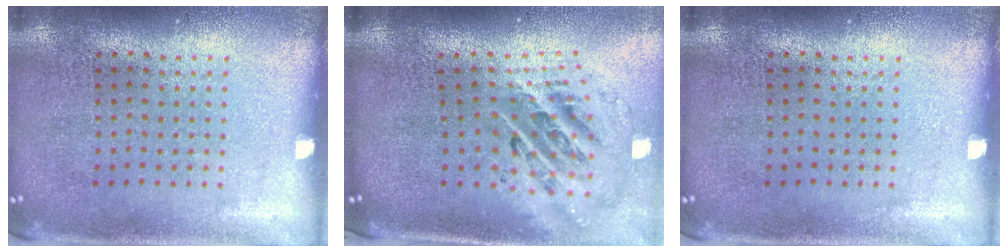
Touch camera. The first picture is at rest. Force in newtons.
{"total": 2.5, "press": 1.7, "slide": 1.8}
{"total": 0.0}